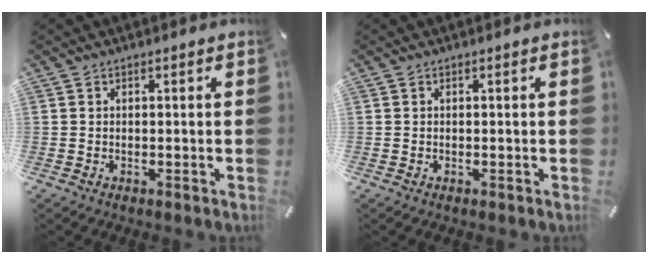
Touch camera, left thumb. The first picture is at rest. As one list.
[{"total": 0.0}]